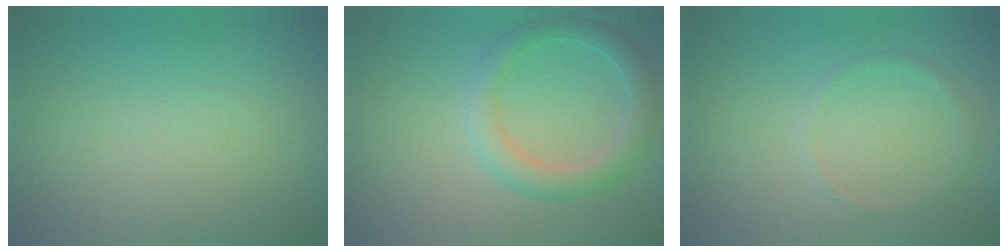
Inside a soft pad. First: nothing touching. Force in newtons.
{"total": 2.8, "press": 2.8, "slide": 0.0}
{"total": 0.7, "press": 0.7, "slide": 0.1}